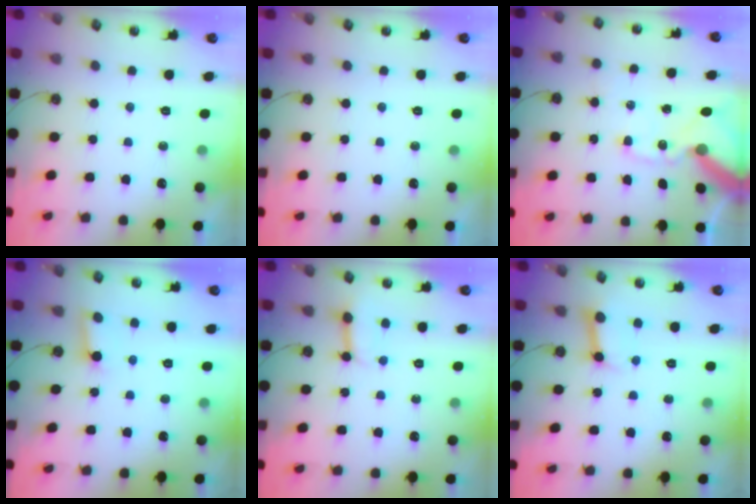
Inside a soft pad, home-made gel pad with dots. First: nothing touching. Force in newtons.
{"total": 0.0}
{"total": 14.1, "press": 13.9, "slide": 2.2}
{"total": 2.6, "press": 2.6, "slide": 0.4}
{"total": 3.2, "press": 3.2, "slide": 0.5}
{"total": 5.5, "press": 5.5, "slide": 0.8}